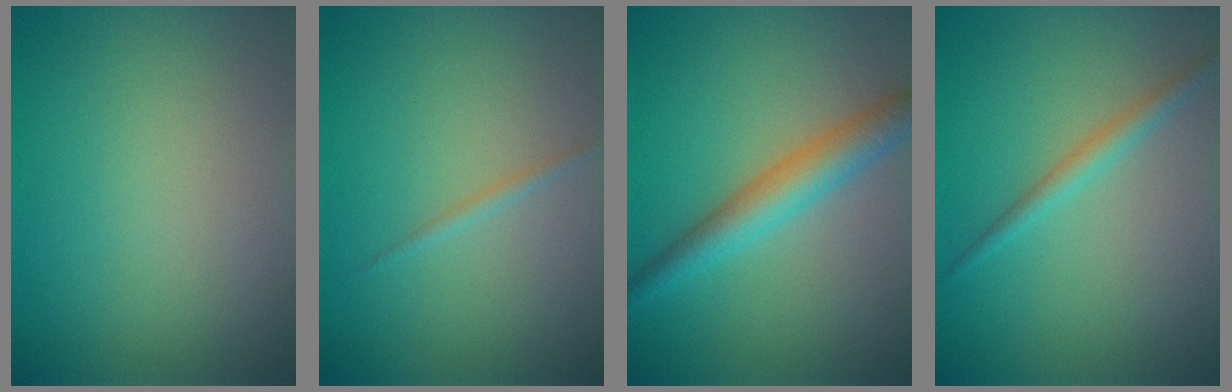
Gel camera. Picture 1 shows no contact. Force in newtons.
{"total": 0.8, "press": 0.8, "slide": 0.1}
{"total": 4.1, "press": 4.1, "slide": 0.1}
{"total": 1.7, "press": 1.7, "slide": 0.1}